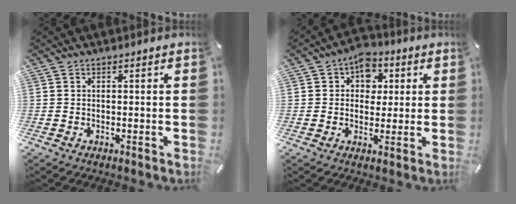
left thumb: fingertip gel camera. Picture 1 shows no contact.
{"total": 7.5, "force": [2.1, 6.2, 3.7], "torque": [-0.048, -0.003, 0.033]}